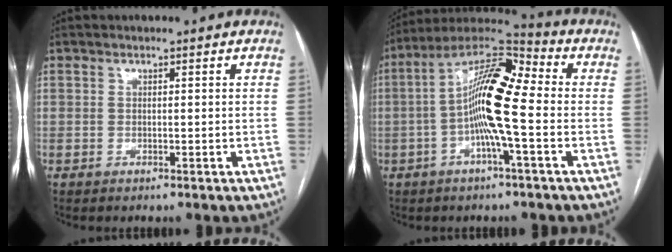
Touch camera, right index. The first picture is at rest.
{"total": 13.2, "force": [-1.3, 2.0, 12.9], "torque": [-0.242, 0.027, -0.032]}